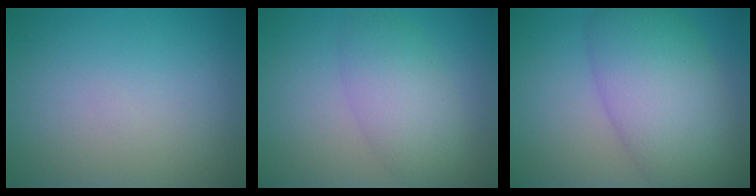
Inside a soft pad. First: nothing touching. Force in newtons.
{"total": 4.4, "press": 4.4, "slide": 0.1}
{"total": 8.5, "press": 8.5, "slide": 0.5}